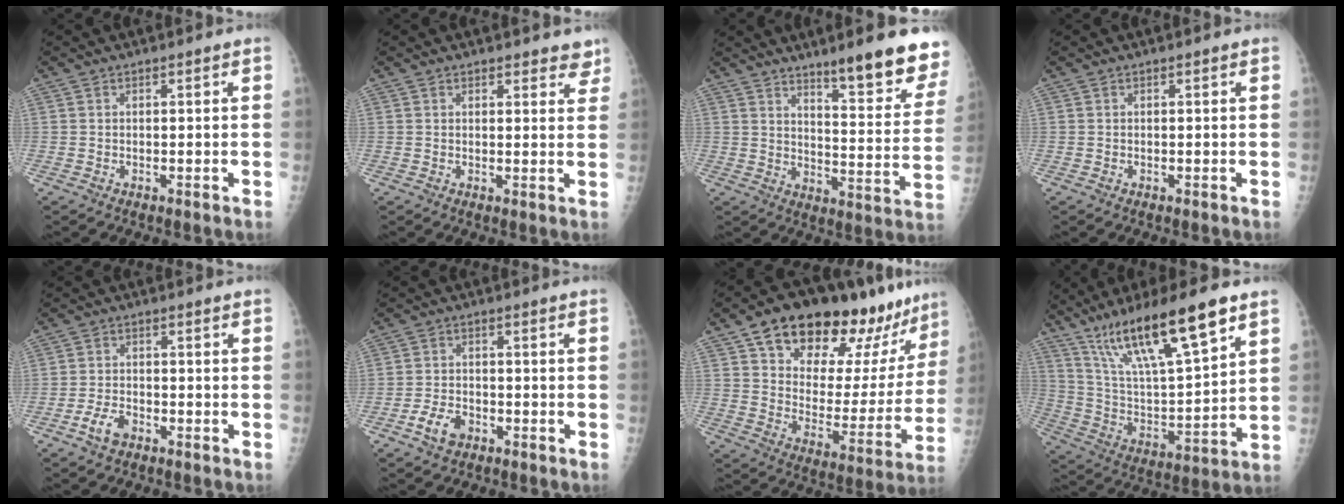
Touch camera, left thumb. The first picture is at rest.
{"total": 3.9, "force": [3.4, 1.8, 0.9], "torque": [0.026, -0.017, 0.029]}
{"total": 16.6, "force": [12.0, 3.0, 11.0], "torque": [-0.108, -0.082, 0.169]}
{"total": 0.0}
{"total": 3.9, "force": [-2.4, 2.0, 2.3], "torque": [-0.046, 0.013, -0.044]}
{"total": 4.9, "force": [-2.7, 3.1, 2.6], "torque": [-0.044, 0.016, -0.047]}
{"total": 26.0, "force": [18.2, 11.3, 14.8], "torque": [-0.174, -0.064, 0.271]}
{"total": 21.5, "force": [13.5, 4.3, 16.2], "torque": [-0.274, -0.041, 0.251]}